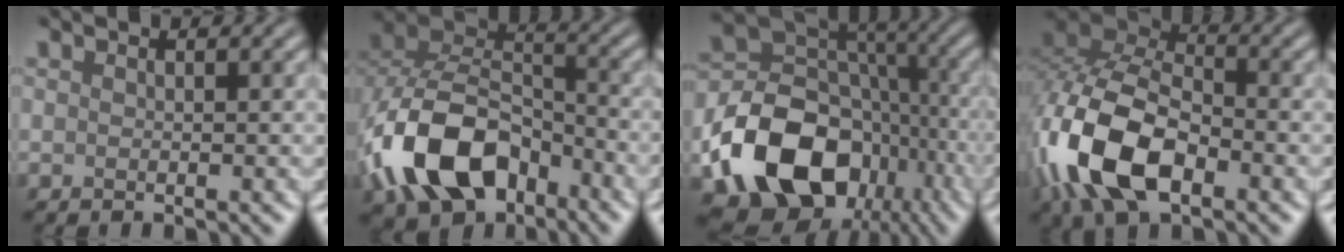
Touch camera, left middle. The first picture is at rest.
{"total": 11.3, "force": [-4.9, 7.2, 7.3], "torque": [-0.144, 0.006, -0.096]}
{"total": 14.3, "force": [-5.7, 10.4, 8.1], "torque": [-0.162, -0.012, -0.096]}
{"total": 11.4, "force": [-4.5, 6.1, 8.4], "torque": [-0.192, 0.001, -0.094]}